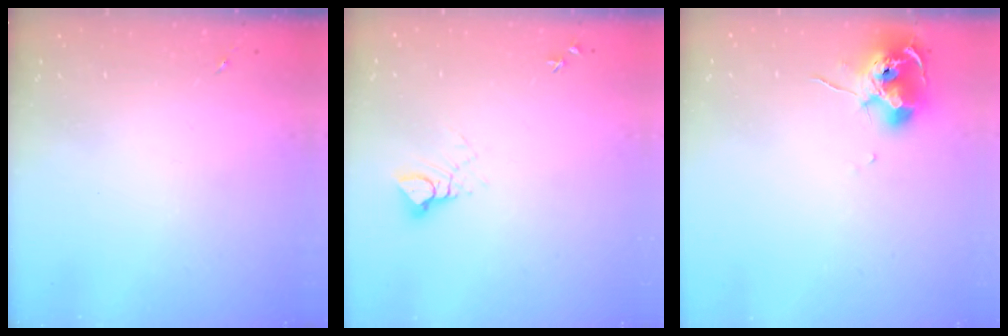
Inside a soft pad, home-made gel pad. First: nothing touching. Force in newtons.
{"total": 4.0, "press": 3.9, "slide": 0.4}
{"total": 10.4, "press": 10.3, "slide": 1.2}